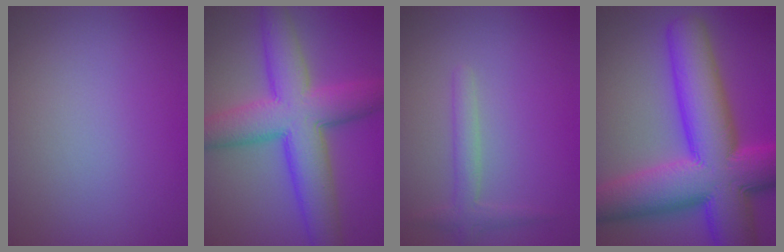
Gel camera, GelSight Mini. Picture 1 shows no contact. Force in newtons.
{"total": 9.5, "press": 9.5, "slide": 0.3}
{"total": 1.9, "press": 1.9, "slide": 0.0}
{"total": 14.6, "press": 14.6, "slide": 0.4}